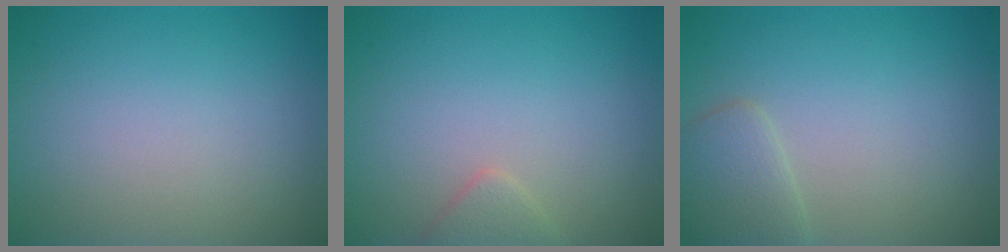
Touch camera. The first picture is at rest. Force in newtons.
{"total": 1.5, "press": 1.5, "slide": 0.1}
{"total": 2.3, "press": 2.3, "slide": 0.1}